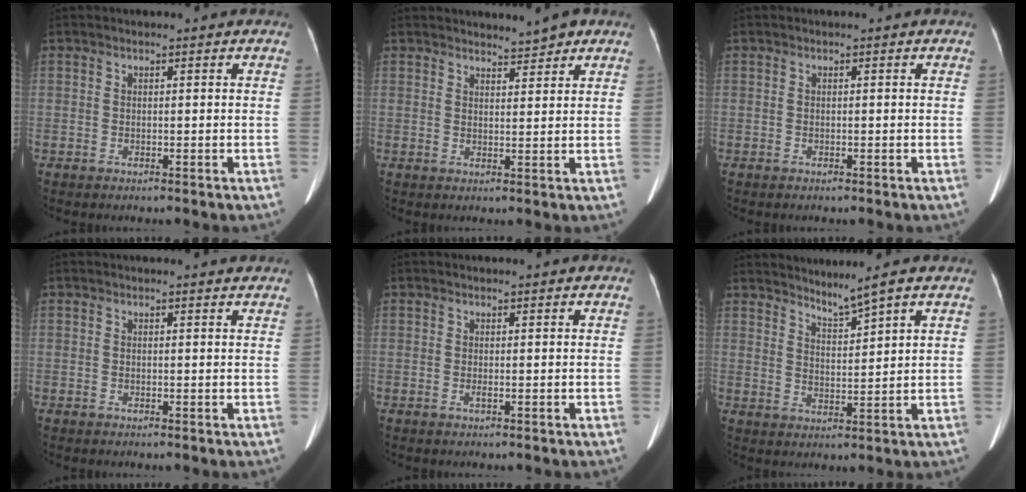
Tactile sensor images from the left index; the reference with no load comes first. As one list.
[{"total": 2.5, "force": [2.5, 0.2, 0.5], "torque": [-0.017, -0.006, 0.035]}, {"total": 0.0}, {"total": 1.5, "force": [1.5, 0.1, 0.1], "torque": [-0.010, -0.007, 0.011]}, {"total": 0.7, "force": [0.3, 0.0, 0.7], "torque": [-0.014, 0.006, 0.004]}, {"total": 3.7, "force": [3.2, -1.3, 1.3], "torque": [-0.034, -0.017, 0.069]}]